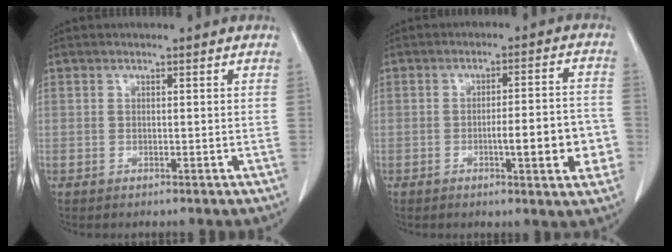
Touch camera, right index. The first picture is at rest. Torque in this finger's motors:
{"motor_torque": [0.96, -0.48, 0.28, 0.08]}